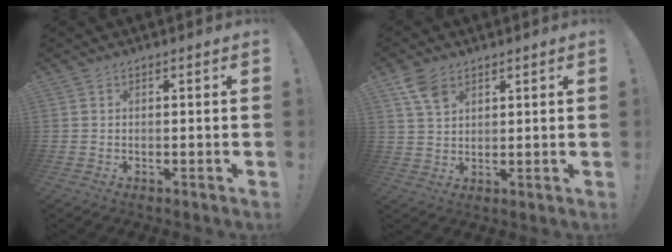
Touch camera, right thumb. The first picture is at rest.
{"total": 6.7, "force": [4.0, 3.8, 3.9], "torque": [-0.068, -0.014, 0.078]}